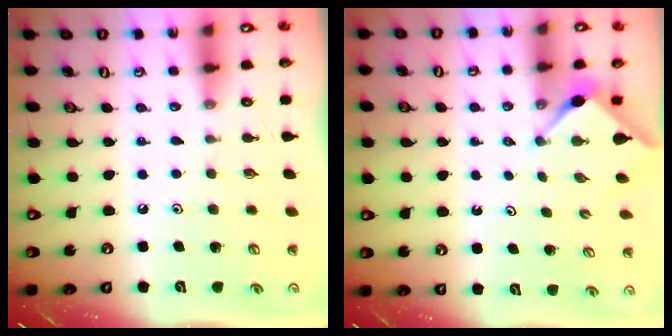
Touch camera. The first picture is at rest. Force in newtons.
{"total": 2.8, "press": 2.8, "slide": 0.4}